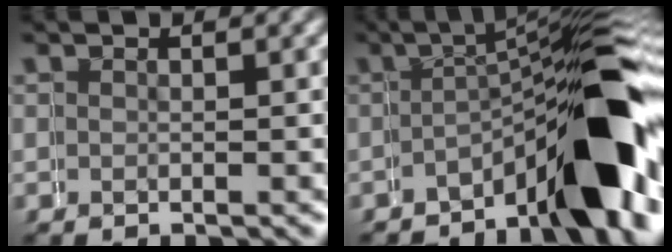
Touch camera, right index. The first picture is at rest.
{"total": 12.0, "force": [-3.8, 3.3, 10.9], "torque": [-0.154, 0.003, -0.049]}